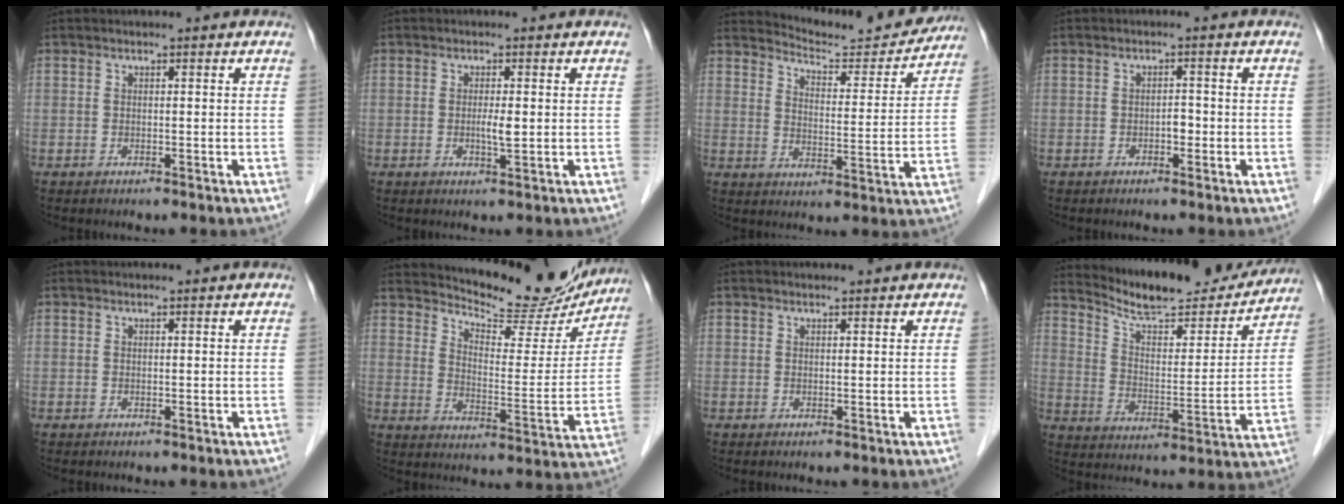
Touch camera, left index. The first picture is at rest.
{"total": 2.0, "force": [0.0, 0.3, 2.0], "torque": [-0.039, -0.002, 0.001]}
{"total": 13.1, "force": [12.9, 1.3, 1.9], "torque": [-0.030, -0.025, 0.169]}
{"total": 1.4, "force": [-0.6, 0.8, 1.1], "torque": [-0.014, 0.005, -0.011]}
{"total": 0.6, "force": [0.6, 0.0, 0.2], "torque": [-0.004, 0.007, 0.010]}
{"total": 17.1, "force": [16.1, 3.3, 4.5], "torque": [-0.063, -0.039, 0.209]}
{"total": 1.7, "force": [1.7, 0.2, 0.3], "torque": [-0.009, 0.008, 0.023]}
{"total": 18.8, "force": [17.6, 2.9, 5.9], "torque": [-0.094, -0.023, 0.255]}